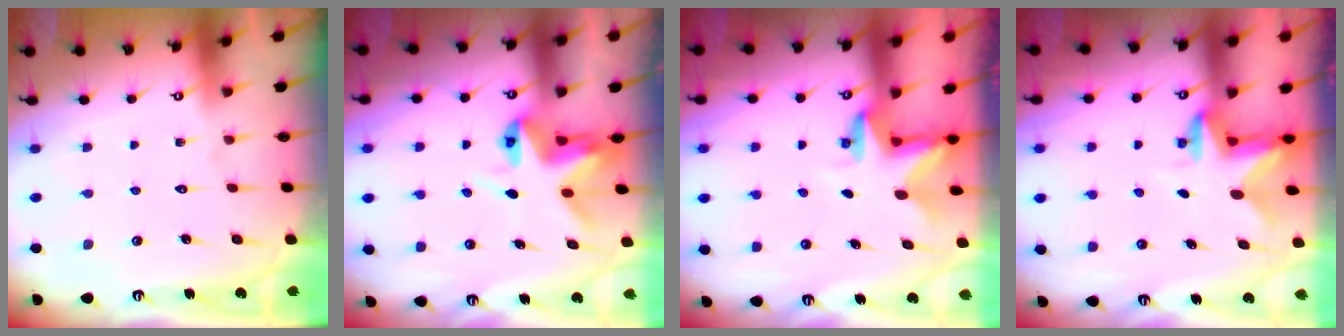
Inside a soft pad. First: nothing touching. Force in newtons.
{"total": 6.3, "press": 6.3, "slide": 0.5}
{"total": 2.8, "press": 2.8, "slide": 0.3}
{"total": 2.5, "press": 2.5, "slide": 0.5}